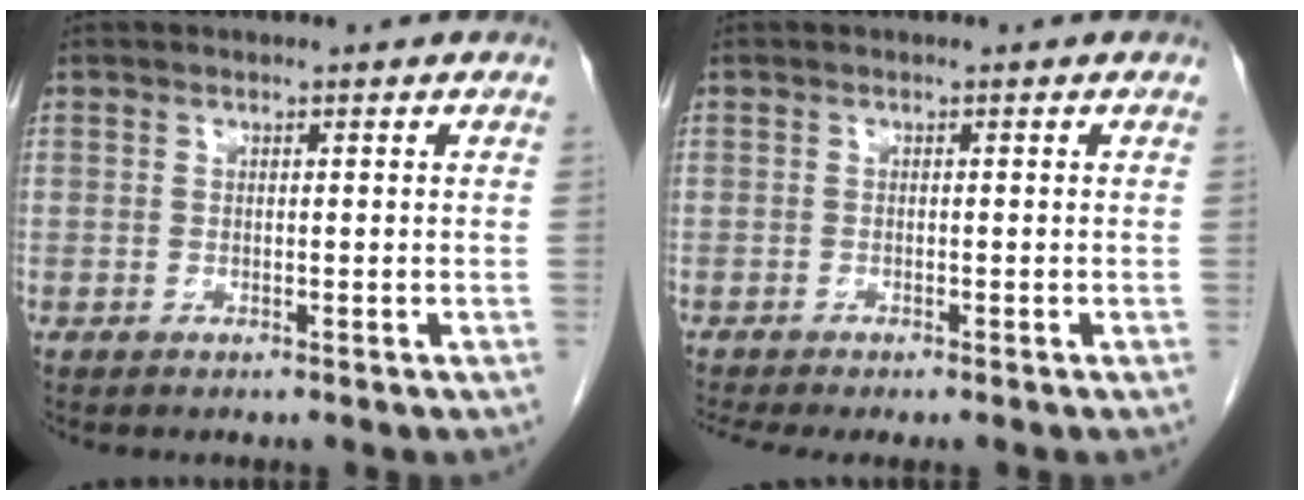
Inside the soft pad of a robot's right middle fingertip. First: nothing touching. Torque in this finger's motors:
{"motor_torque": [0.70, -0.45, 0.20, 0.05]}